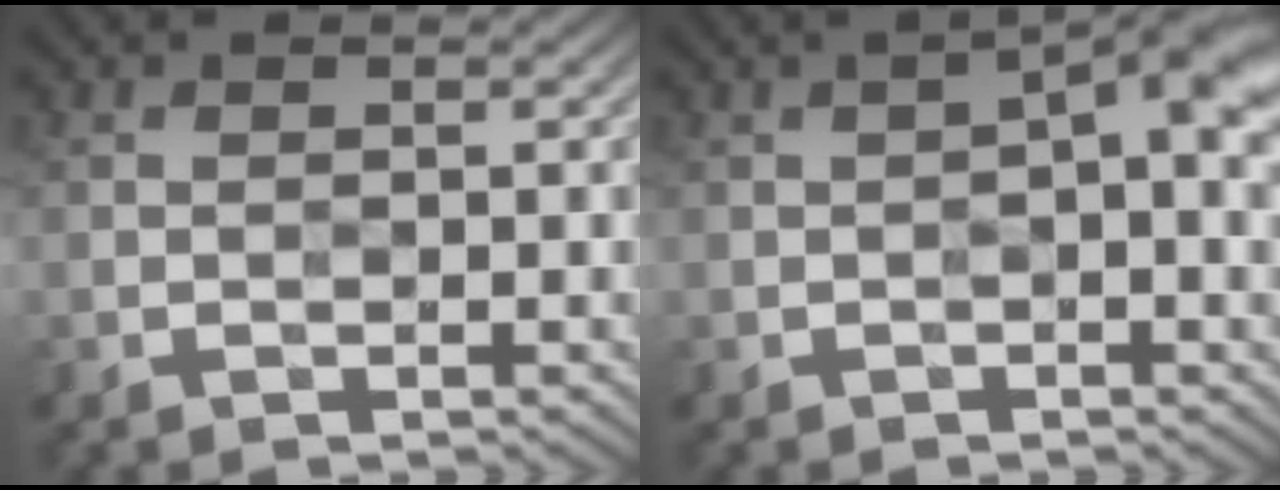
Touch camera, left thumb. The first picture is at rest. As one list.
[{"total": 4.2, "force": [0.4, 0.9, 4.1], "torque": [-0.064, 0.012, 0.002]}]